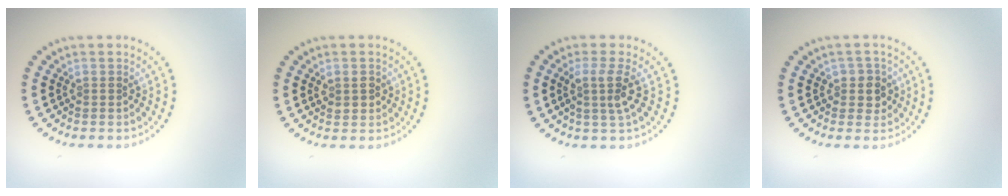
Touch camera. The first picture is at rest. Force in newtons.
{"total": 1.5, "press": 1.4, "slide": 0.4}
{"total": 2.7, "press": 2.0, "slide": 1.8}
{"total": 1.9, "press": 1.7, "slide": 0.8}